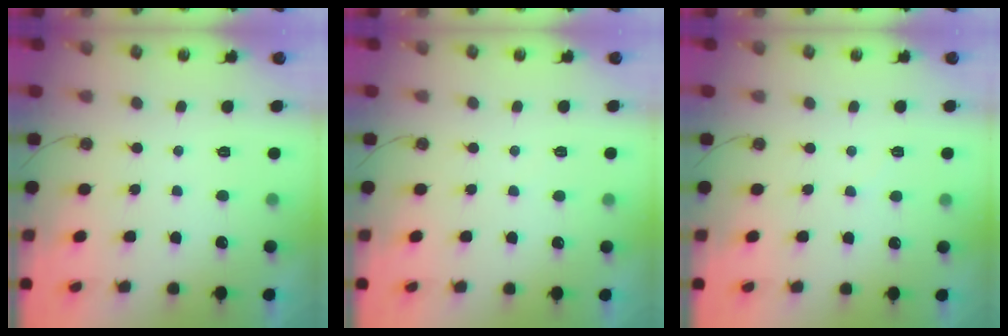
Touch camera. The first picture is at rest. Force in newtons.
{"total": 3.7, "press": 3.7, "slide": 0.4}
{"total": 3.2, "press": 3.1, "slide": 0.5}